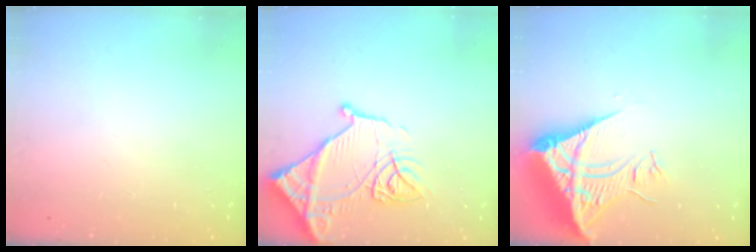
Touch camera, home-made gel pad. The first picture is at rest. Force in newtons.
{"total": 17.7, "press": 17.6, "slide": 1.7}
{"total": 10.3, "press": 10.3, "slide": 1.2}